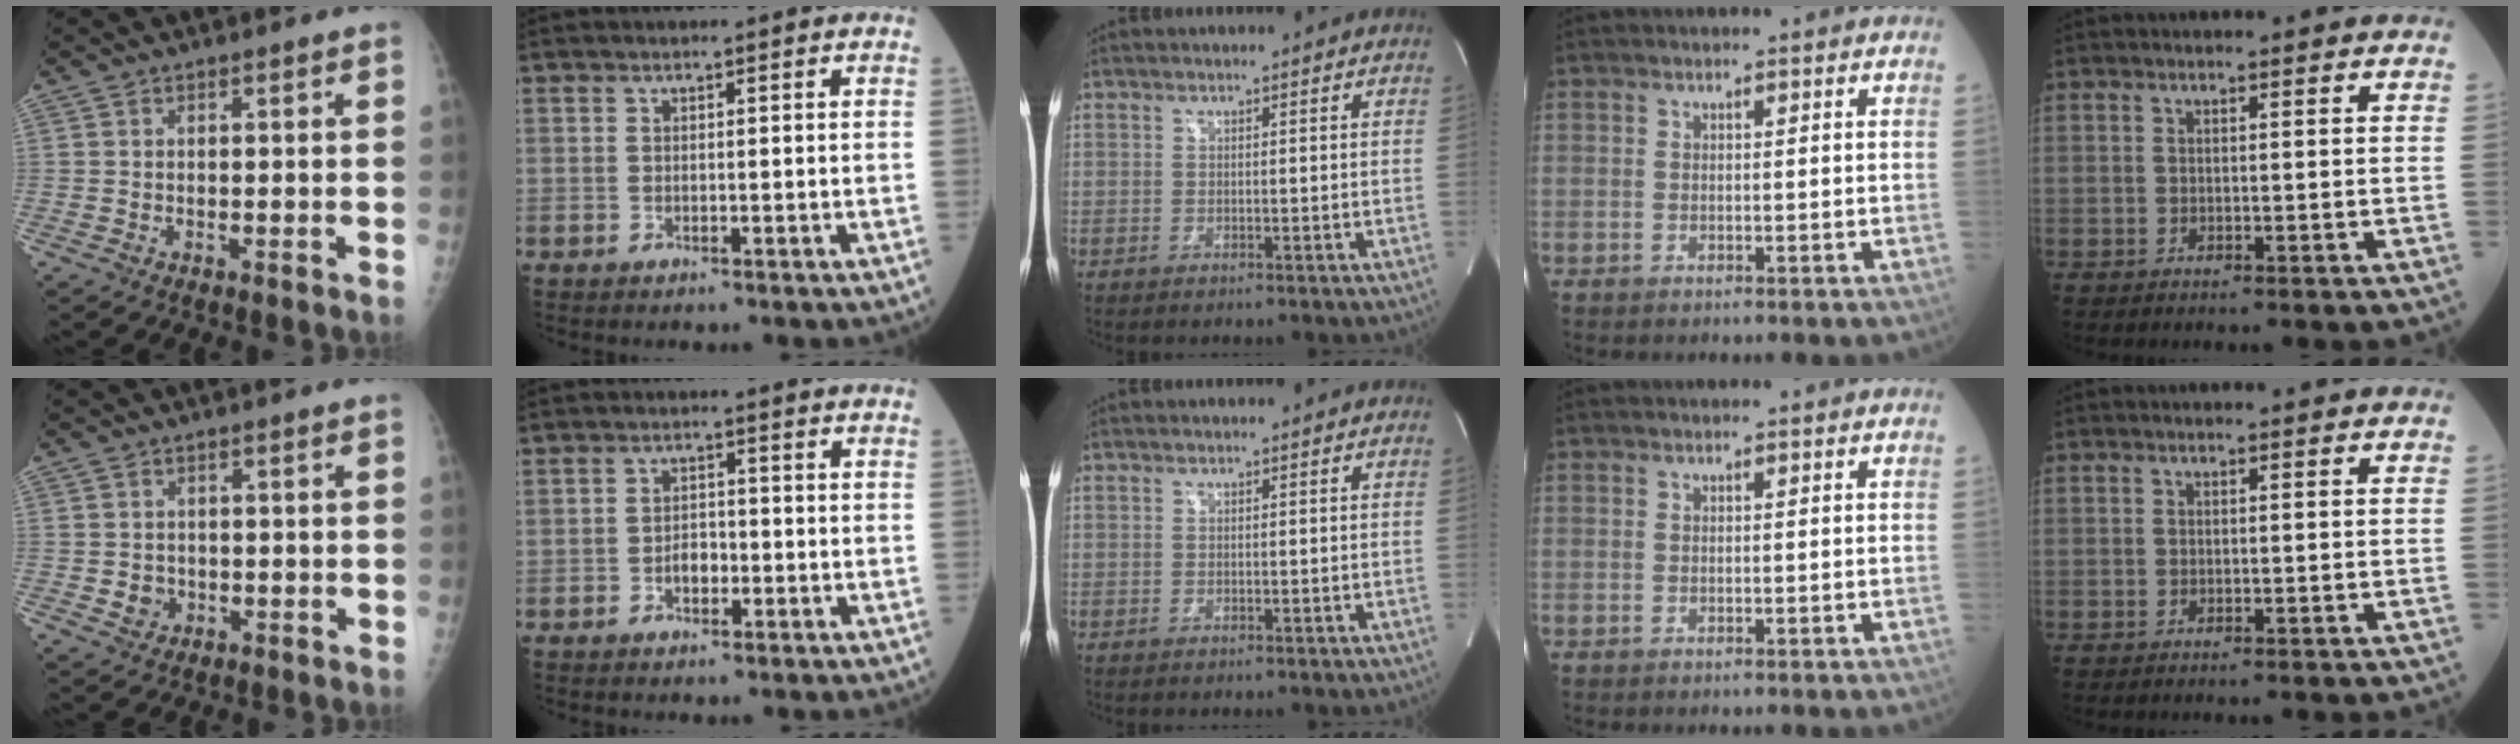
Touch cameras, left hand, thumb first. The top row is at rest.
{"thumb": {"total": 2.5, "force": [-0.4, 2.3, 0.8], "torque": [-0.001, 0.004, 0.000]}, "index": {"total": 2.5, "force": [-1.0, 1.5, 1.8], "torque": [-0.029, 0.006, -0.018]}}